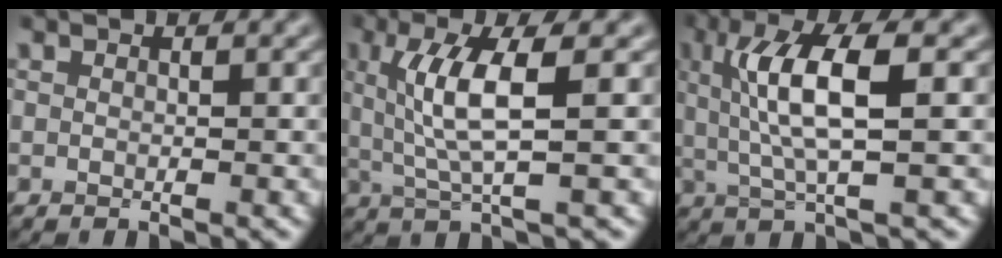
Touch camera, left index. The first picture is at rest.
{"total": 5.4, "force": [1.0, 1.1, 5.2], "torque": [-0.109, 0.001, 0.023]}
{"total": 6.7, "force": [1.2, 1.7, 6.3], "torque": [-0.122, 0.007, 0.023]}